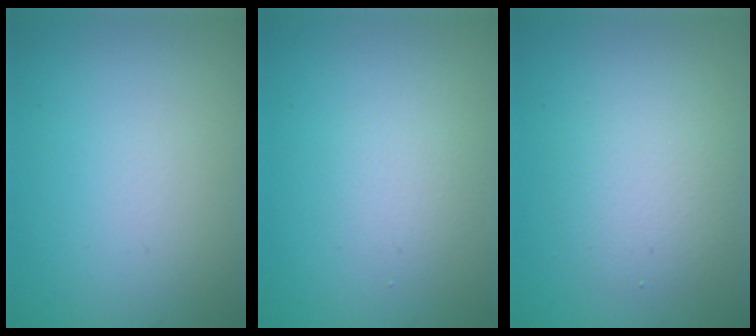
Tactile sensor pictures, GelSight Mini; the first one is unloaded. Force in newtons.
{"total": 1.5, "press": 1.5, "slide": 0.1}
{"total": 3.4, "press": 3.4, "slide": 0.5}